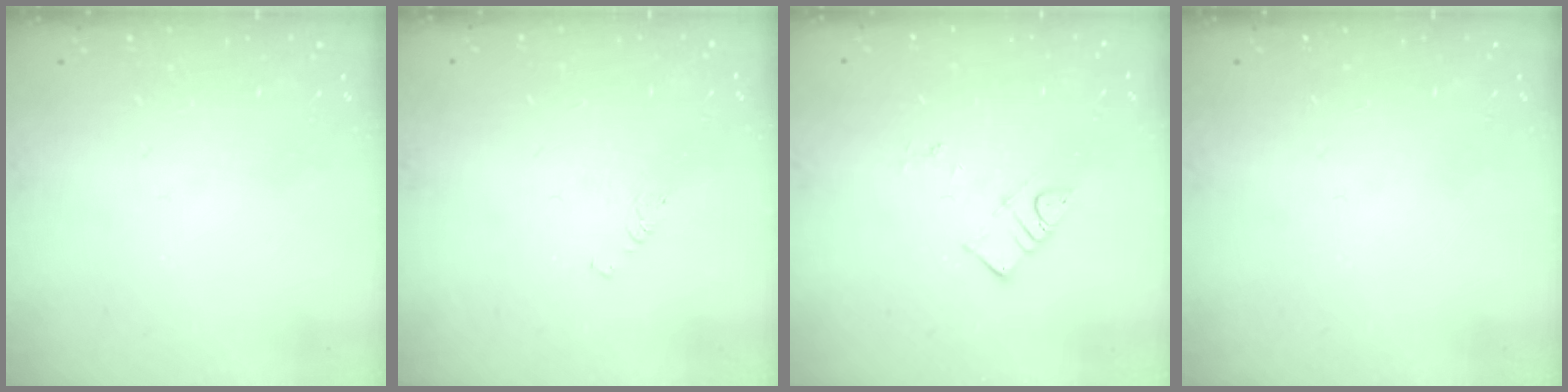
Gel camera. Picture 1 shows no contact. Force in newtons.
{"total": 2.4, "press": 2.4, "slide": 0.4}
{"total": 3.5, "press": 3.5, "slide": 0.2}
{"total": 0.0}